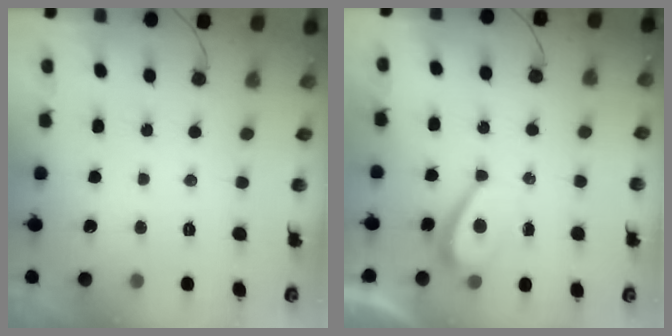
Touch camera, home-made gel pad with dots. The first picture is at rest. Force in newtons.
{"total": 2.7, "press": 2.7, "slide": 0.6}